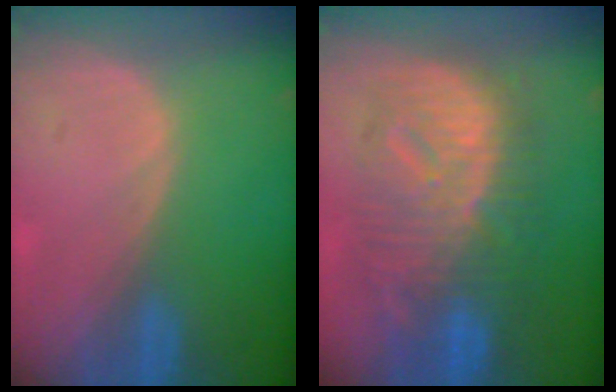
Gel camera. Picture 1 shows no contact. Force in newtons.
{"total": 12.5, "press": 12.4, "slide": 1.2}